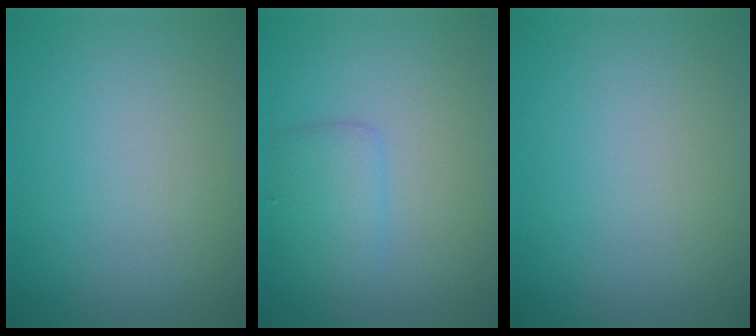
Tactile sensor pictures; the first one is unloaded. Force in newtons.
{"total": 2.1, "press": 2.1, "slide": 0.2}
{"total": 0.0}